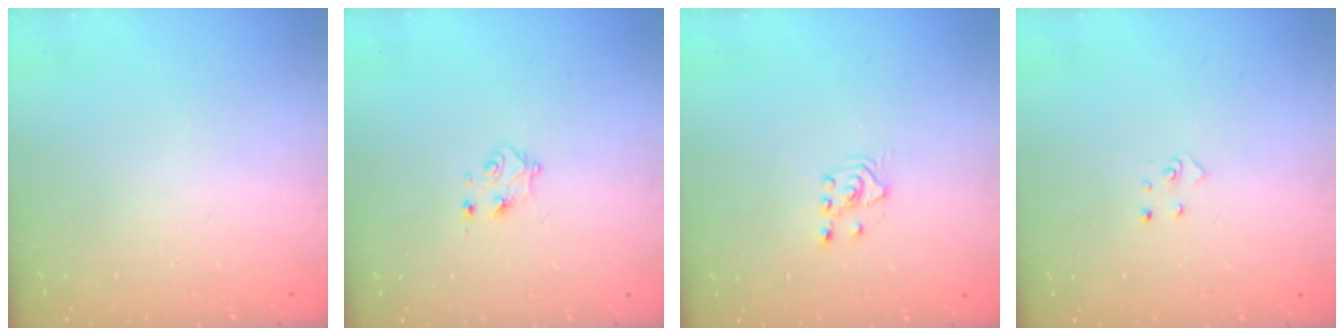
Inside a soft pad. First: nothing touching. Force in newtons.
{"total": 4.4, "press": 4.4, "slide": 0.5}
{"total": 2.5, "press": 2.4, "slide": 0.9}
{"total": 2.6, "press": 2.6, "slide": 0.3}